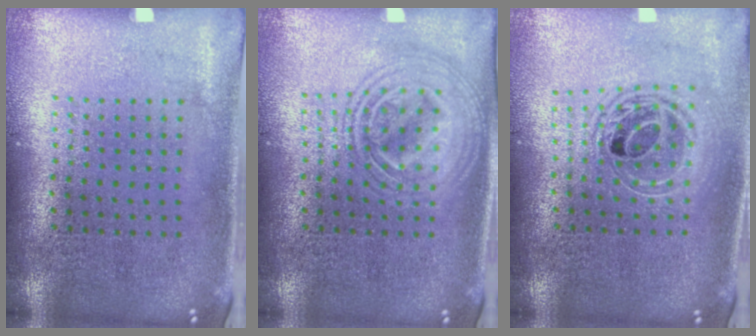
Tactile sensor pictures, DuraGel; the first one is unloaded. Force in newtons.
{"total": 2.9, "press": 2.9, "slide": 0.3}
{"total": 1.7, "press": 1.4, "slide": 0.9}